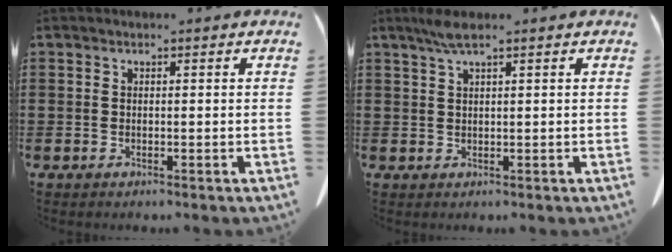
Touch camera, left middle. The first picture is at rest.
{"total": 2.5, "force": [1.7, 0.0, 1.8], "torque": [-0.037, 0.002, 0.031]}